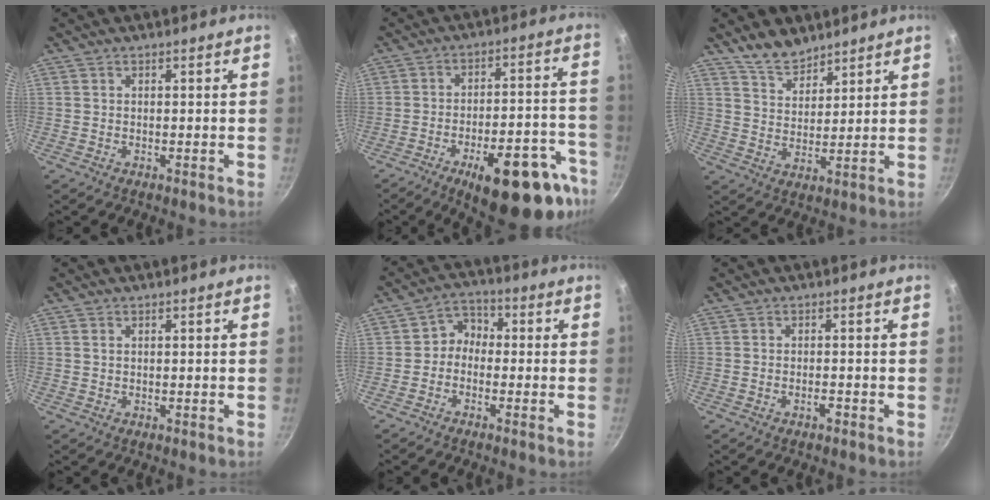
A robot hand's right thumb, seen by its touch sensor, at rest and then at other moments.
{"total": 21.1, "force": [-12.0, 7.8, 15.5], "torque": [-0.154, 0.059, -0.159]}
{"total": 6.7, "force": [5.6, 3.2, 1.9], "torque": [-0.014, -0.034, 0.105]}
{"total": 0.6, "force": [0.3, 0.4, 0.3], "torque": [-0.005, 0.002, 0.005]}
{"total": 4.2, "force": [-1.1, 3.5, 2.1], "torque": [-0.013, 0.026, -0.035]}
{"total": 1.2, "force": [-0.8, 0.4, 0.9], "torque": [-0.015, 0.008, -0.014]}